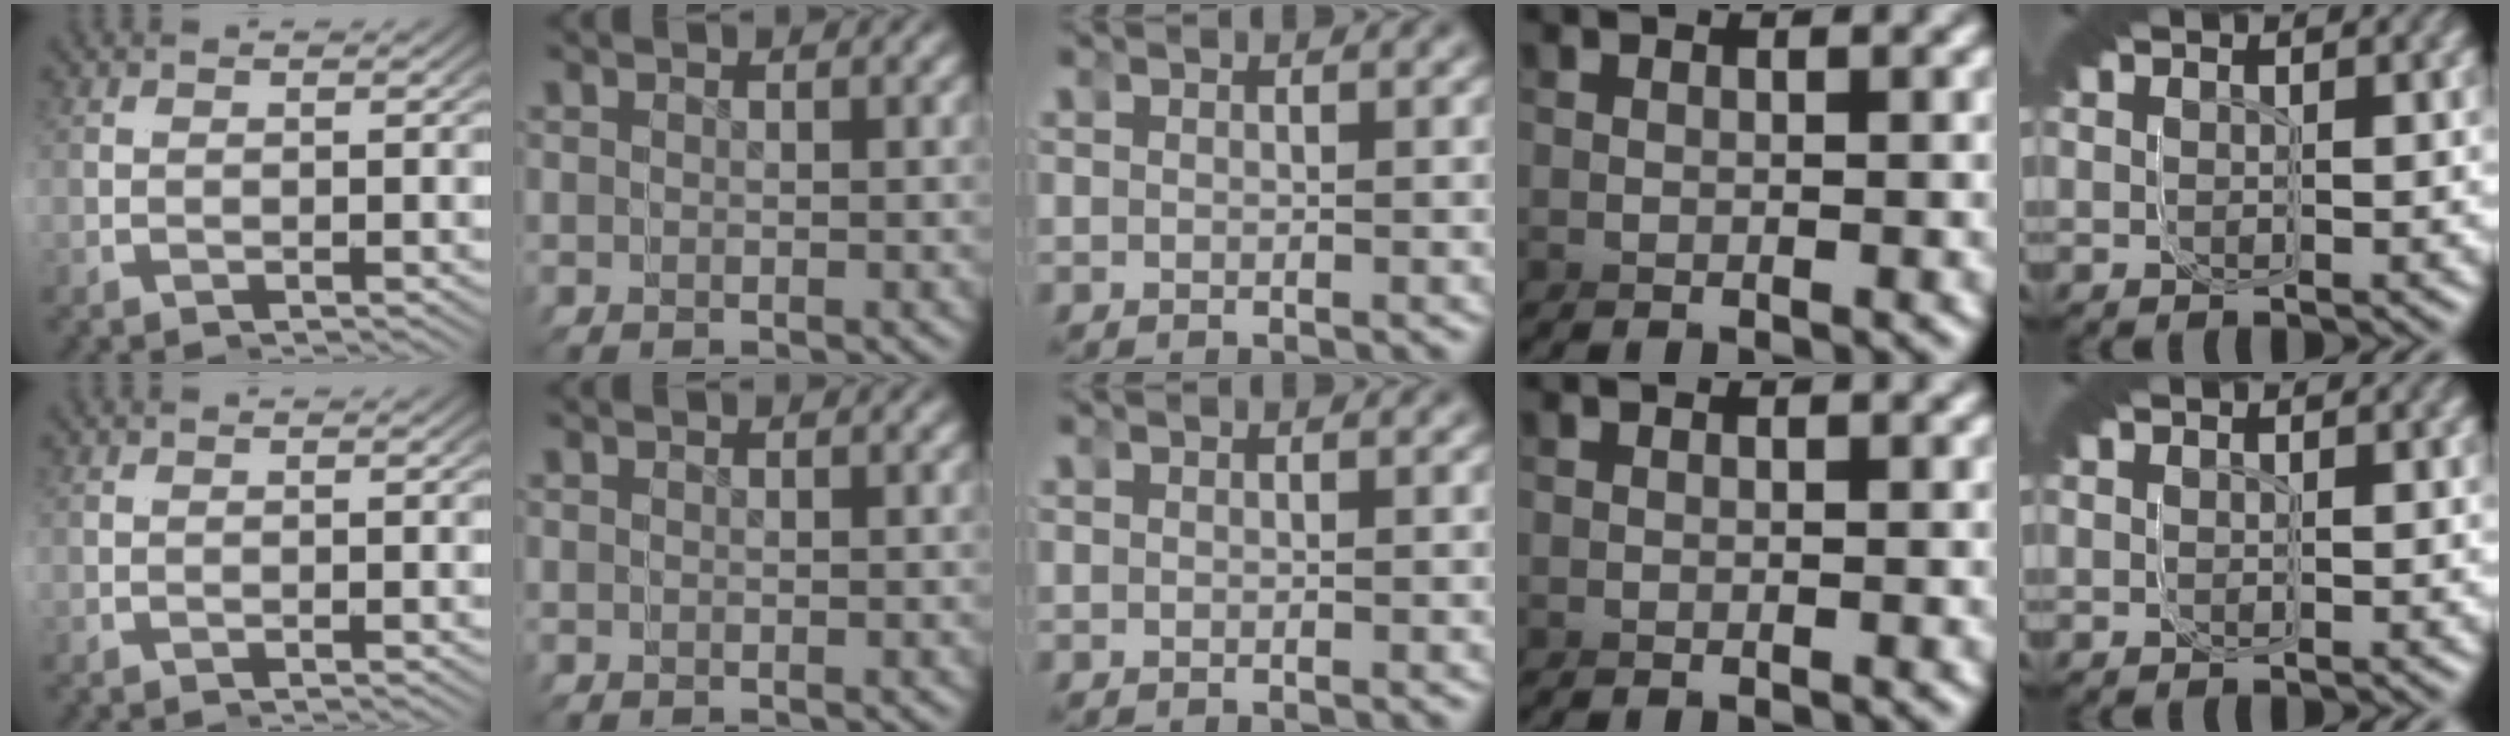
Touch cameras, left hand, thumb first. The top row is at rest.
{}